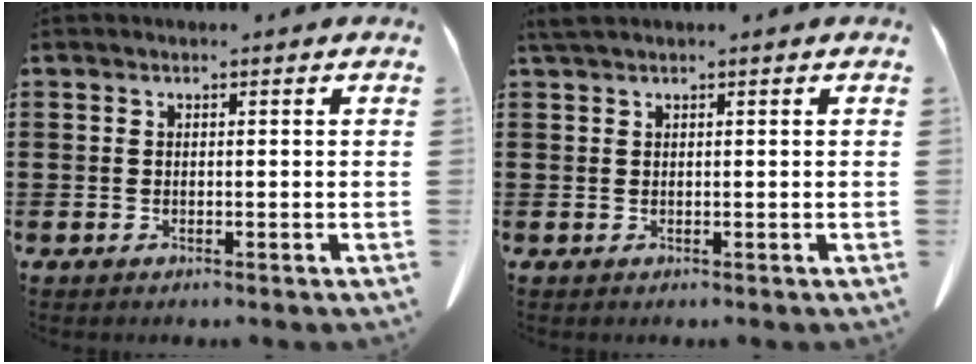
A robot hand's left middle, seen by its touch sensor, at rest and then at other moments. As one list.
[{"total": 1.0, "force": [0.7, 0.0, 0.7], "torque": [-0.016, -0.001, 0.014]}]